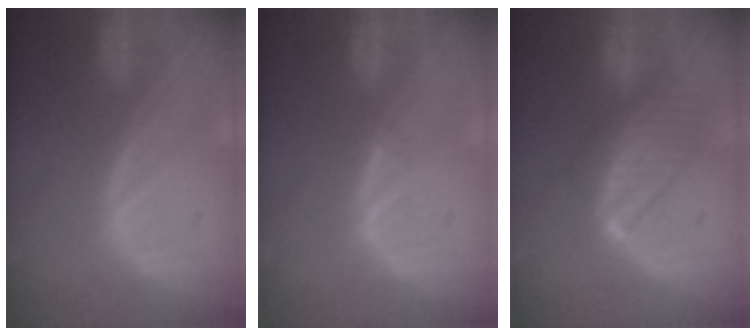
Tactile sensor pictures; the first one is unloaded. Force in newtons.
{"total": 0.7, "press": 0.5, "slide": 0.4}
{"total": 6.4, "press": 6.4, "slide": 0.8}